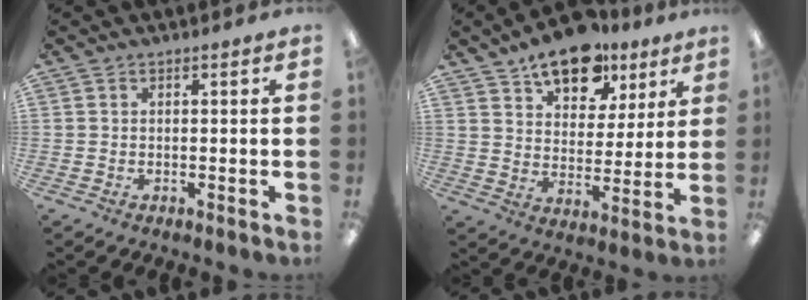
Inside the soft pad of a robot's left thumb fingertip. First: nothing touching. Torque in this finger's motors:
{"motor_torque": [0.40, 0.52, 1.40, -1.37, 0.12]}